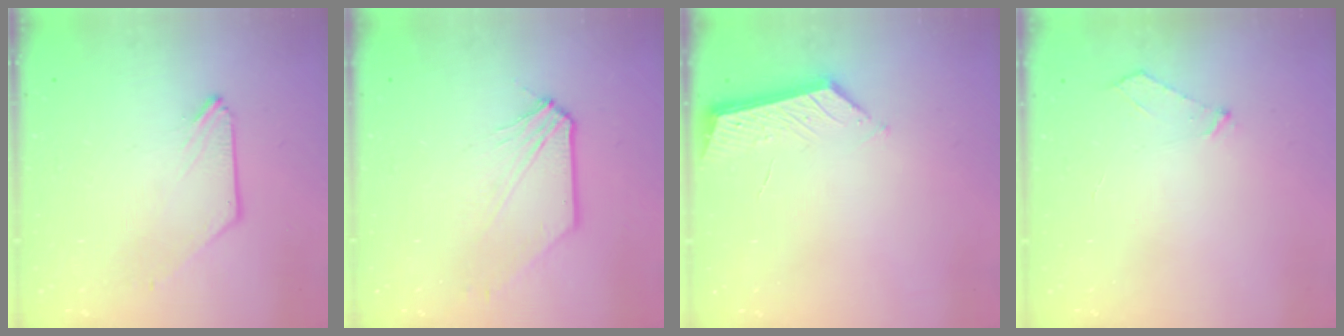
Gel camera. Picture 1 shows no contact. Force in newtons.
{"total": 3.3, "press": 3.3, "slide": 0.5}
{"total": 5.1, "press": 5.1, "slide": 0.1}
{"total": 3.9, "press": 3.9, "slide": 0.5}